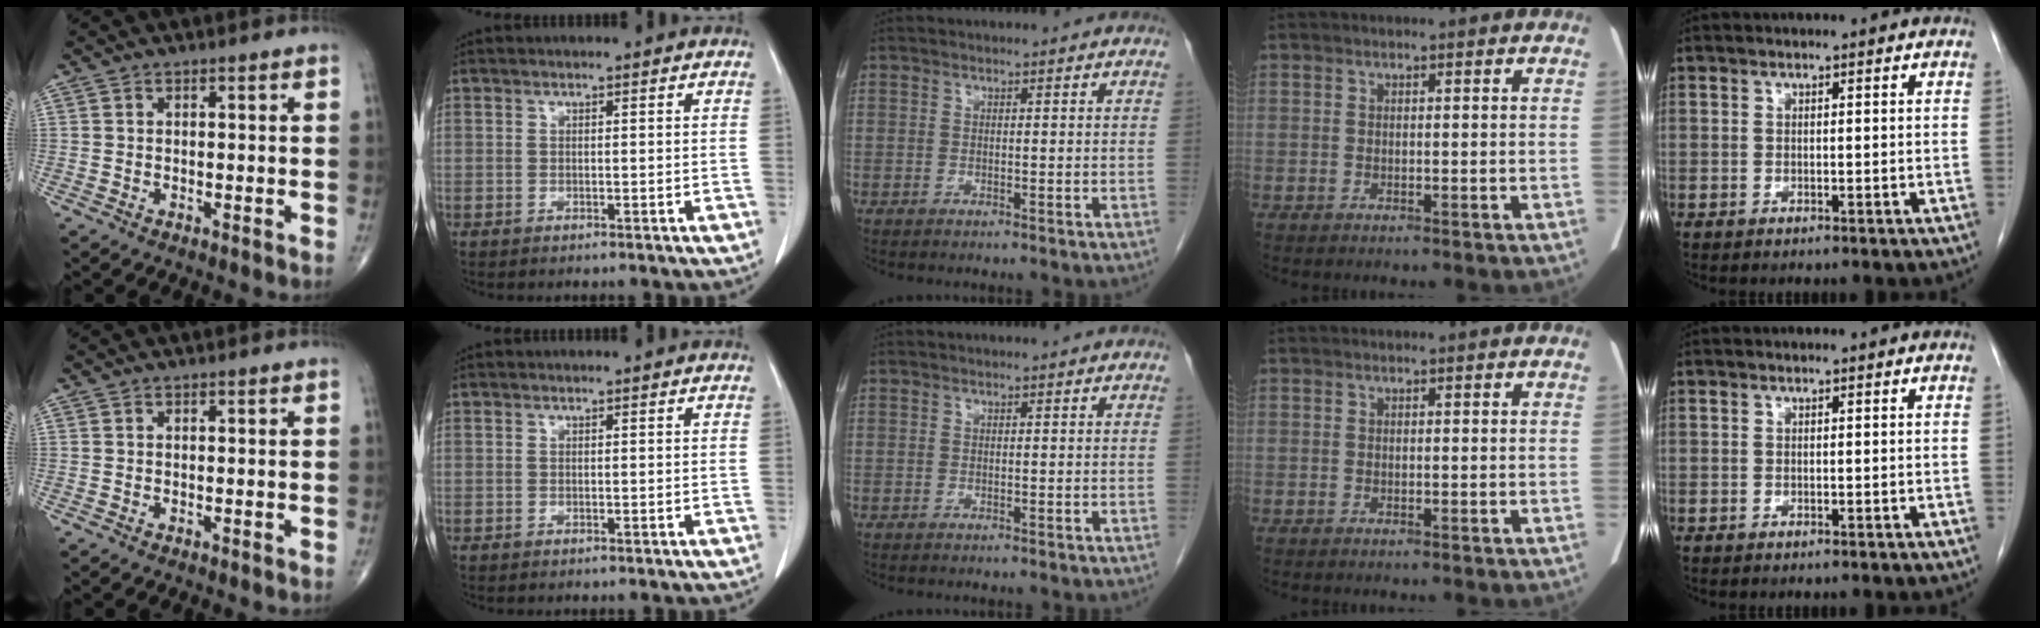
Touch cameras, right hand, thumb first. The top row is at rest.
{}